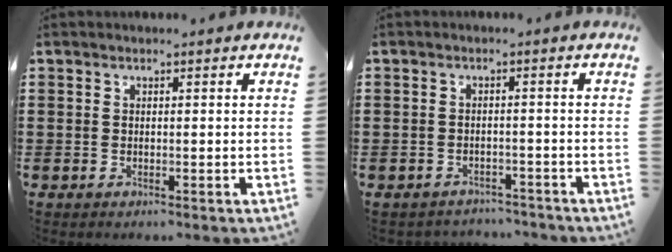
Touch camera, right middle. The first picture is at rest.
{"total": 1.9, "force": [-1.9, 0.3, -0.2], "torque": [-0.004, 0.000, -0.043]}